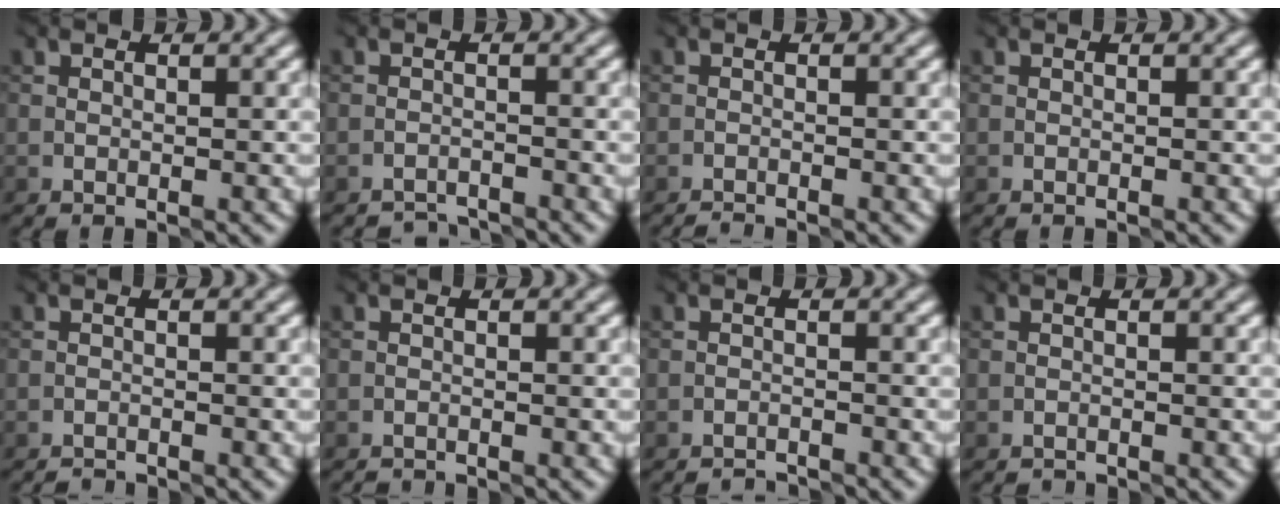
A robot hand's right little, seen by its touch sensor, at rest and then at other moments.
{"total": 2.7, "force": [-2.7, 0.3, 0.2], "torque": [0.000, -0.003, -0.052]}
{"total": 1.3, "force": [-1.2, -0.1, 0.1], "torque": [0.000, -0.004, -0.029]}
{"total": 0.0}
{"total": 1.4, "force": [-1.4, 0.0, 0.0], "torque": [0.002, -0.004, -0.032]}
{"total": 1.1, "force": [-1.1, 0.0, 0.0], "torque": [0.000, -0.005, -0.025]}
{"total": 2.1, "force": [-2.1, 0.1, 0.2], "torque": [0.000, -0.005, -0.042]}
{"total": 1.0, "force": [-0.9, 0.0, -0.1], "torque": [0.002, -0.003, -0.023]}